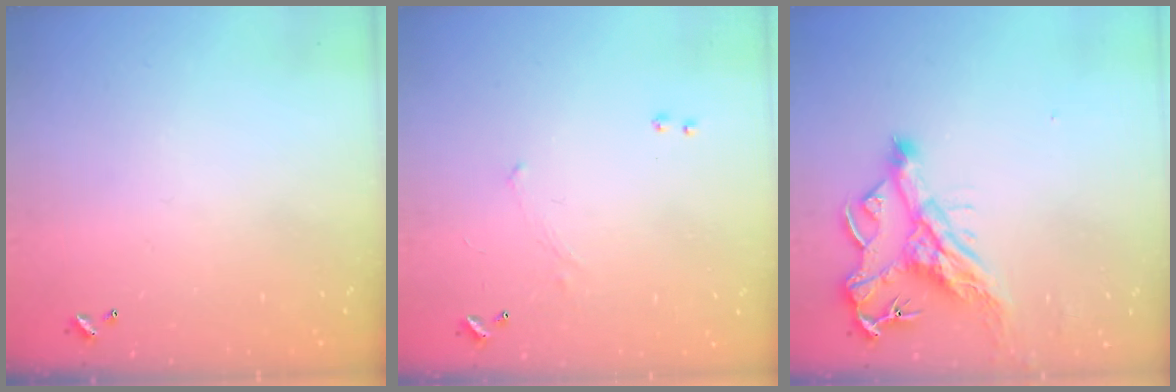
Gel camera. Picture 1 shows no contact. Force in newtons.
{"total": 1.2, "press": 1.1, "slide": 0.5}
{"total": 10.3, "press": 10.2, "slide": 1.7}